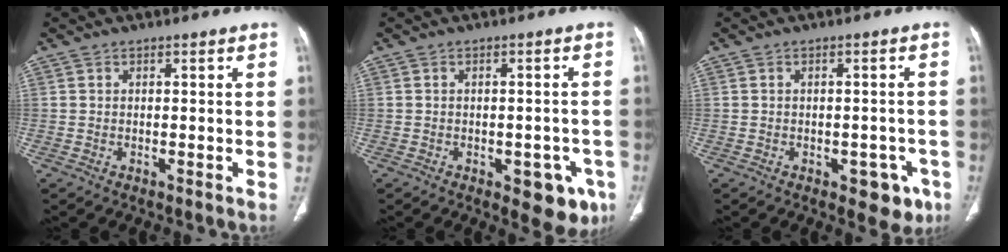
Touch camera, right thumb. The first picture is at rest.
{"total": 8.1, "force": [-3.7, 4.1, 6.0], "torque": [-0.041, 0.009, -0.040]}
{"total": 5.9, "force": [-2.8, 3.4, 3.8], "torque": [-0.019, 0.011, -0.030]}